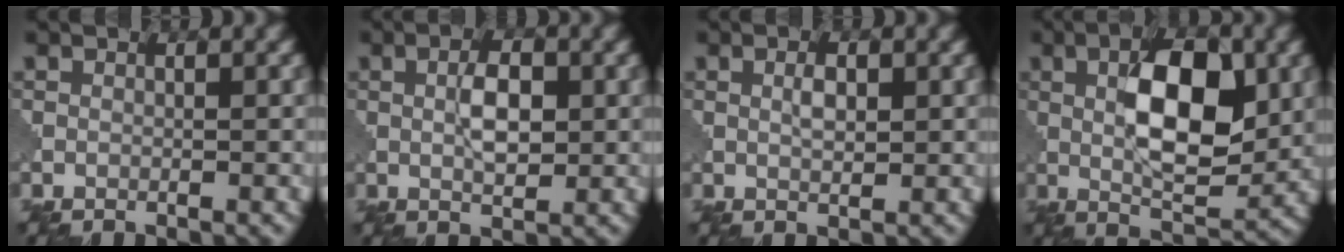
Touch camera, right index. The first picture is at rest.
{"total": 3.3, "force": [0.6, 1.4, 2.9], "torque": [-0.053, 0.001, 0.011]}
{"total": 1.6, "force": [0.6, 0.6, 1.3], "torque": [-0.026, 0.002, 0.013]}
{"total": 9.0, "force": [1.6, 3.8, 8.0], "torque": [-0.121, 0.005, 0.027]}